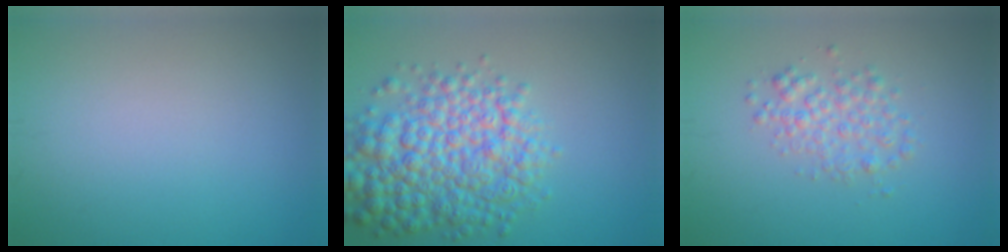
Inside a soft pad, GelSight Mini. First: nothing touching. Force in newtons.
{"total": 8.0, "press": 8.0, "slide": 0.2}
{"total": 2.6, "press": 2.6, "slide": 0.0}